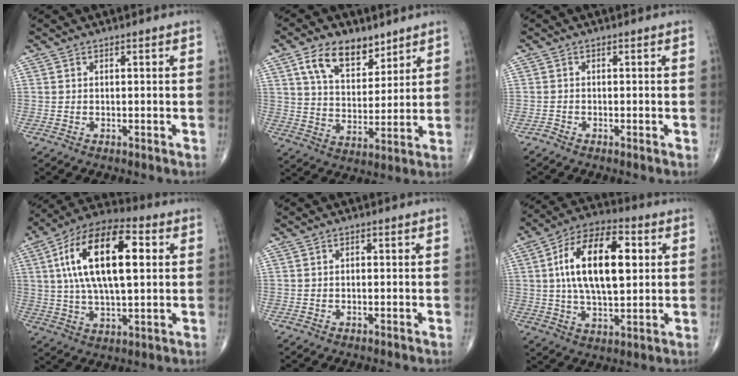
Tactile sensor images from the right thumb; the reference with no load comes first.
{"total": 11.7, "force": [7.0, 6.7, 6.7], "torque": [-0.089, -0.038, 0.129]}
{"total": 0.6, "force": [-0.5, 0.1, 0.2], "torque": [-0.003, -0.002, -0.016]}
{"total": 21.0, "force": [4.6, 9.4, 18.3], "torque": [-0.322, 0.016, 0.070]}
{"total": 0.8, "force": [0.1, 0.5, 0.6], "torque": [-0.011, 0.003, 0.001]}
{"total": 19.0, "force": [3.4, 9.2, 16.2], "torque": [-0.270, 0.012, 0.055]}